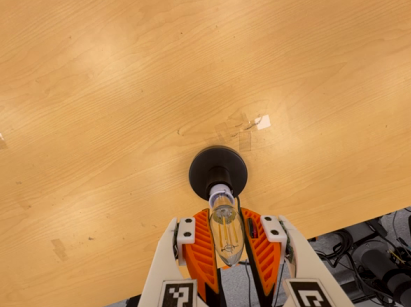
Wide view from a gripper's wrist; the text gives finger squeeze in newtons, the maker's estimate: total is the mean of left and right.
{"total": 13.7, "left": 14.2, "right": 13.1}